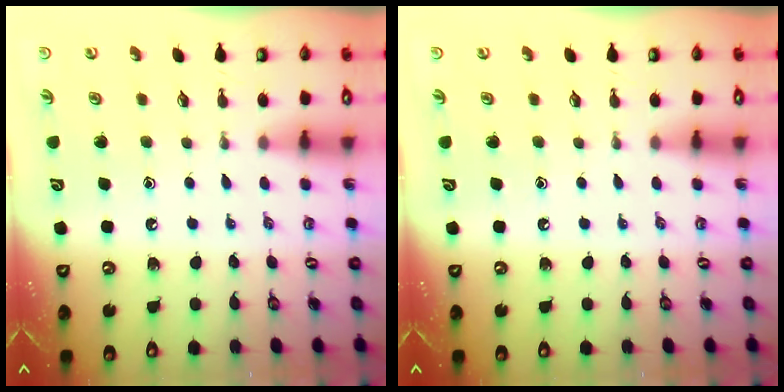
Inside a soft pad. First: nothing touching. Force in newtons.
{"total": 0.0}